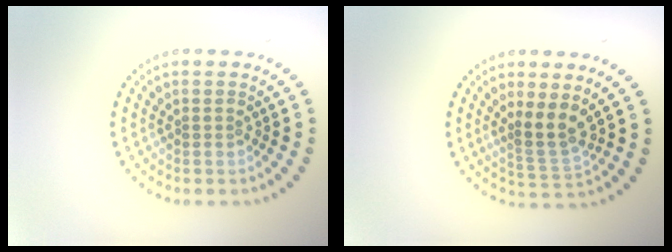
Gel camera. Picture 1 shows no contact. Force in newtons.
{"total": 2.7, "press": 2.2, "slide": 1.7}